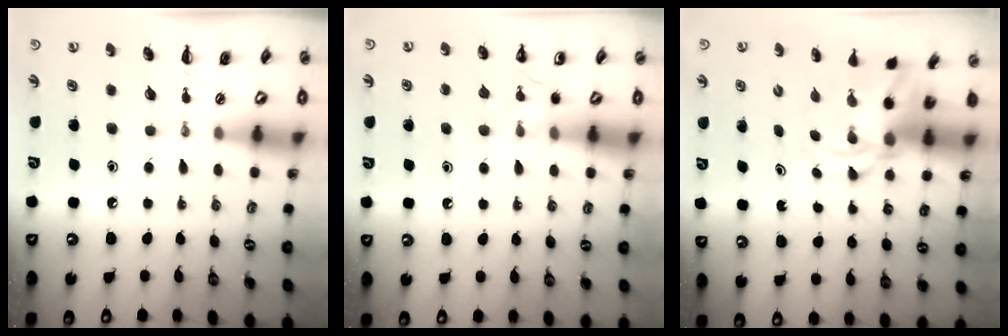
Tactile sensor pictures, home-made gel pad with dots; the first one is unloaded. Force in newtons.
{"total": 6.6, "press": 6.3, "slide": 2.1}
{"total": 5.8, "press": 5.7, "slide": 1.0}